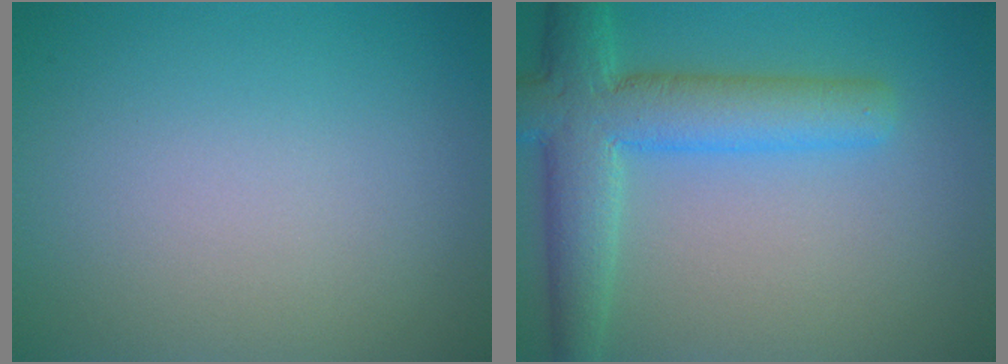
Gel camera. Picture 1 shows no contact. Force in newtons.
{"total": 6.9, "press": 6.9, "slide": 0.2}